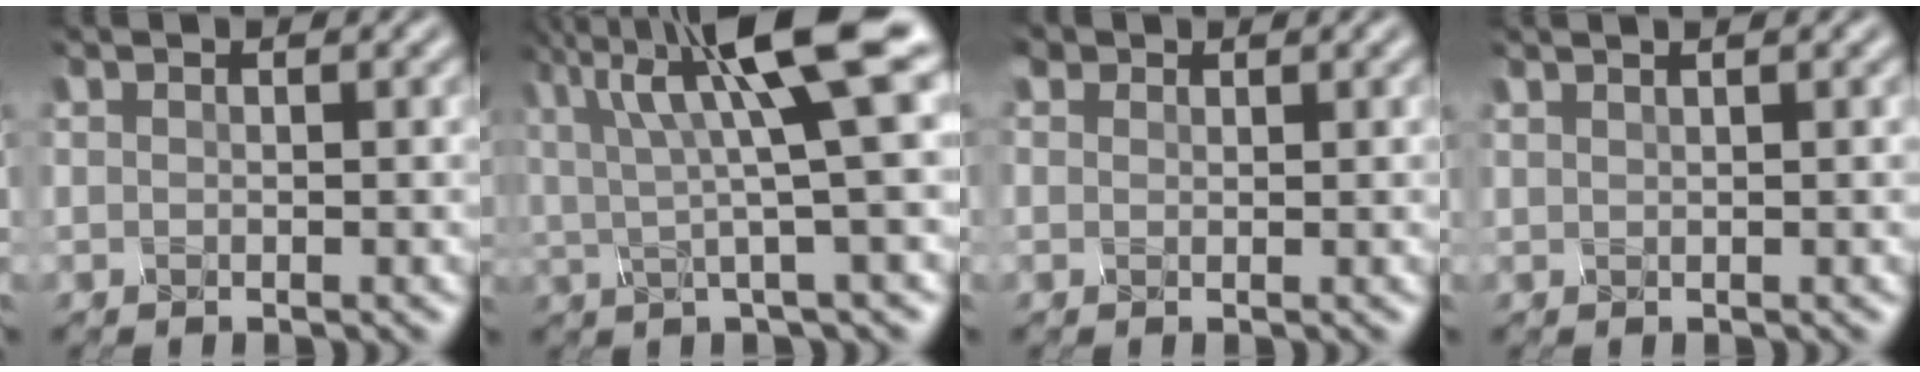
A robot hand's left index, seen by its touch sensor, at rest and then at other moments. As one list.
[{"total": 9.9, "force": [3.4, 1.5, 9.2], "torque": [-0.169, 0.012, 0.068]}, {"total": 0.7, "force": [0.2, 0.0, -0.6], "torque": [-0.002, 0.002, 0.018]}, {"total": 1.8, "force": [1.2, 0.7, 1.2], "torque": [-0.005, 0.021, 0.001]}]